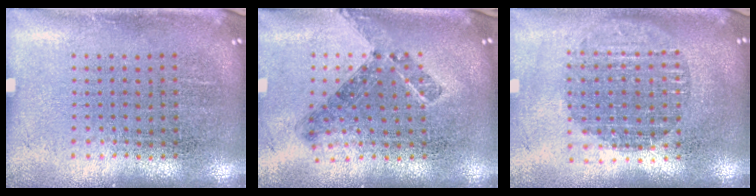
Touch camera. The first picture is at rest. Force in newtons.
{"total": 0.8, "press": 0.7, "slide": 0.4}
{"total": 1.8, "press": 1.5, "slide": 0.9}